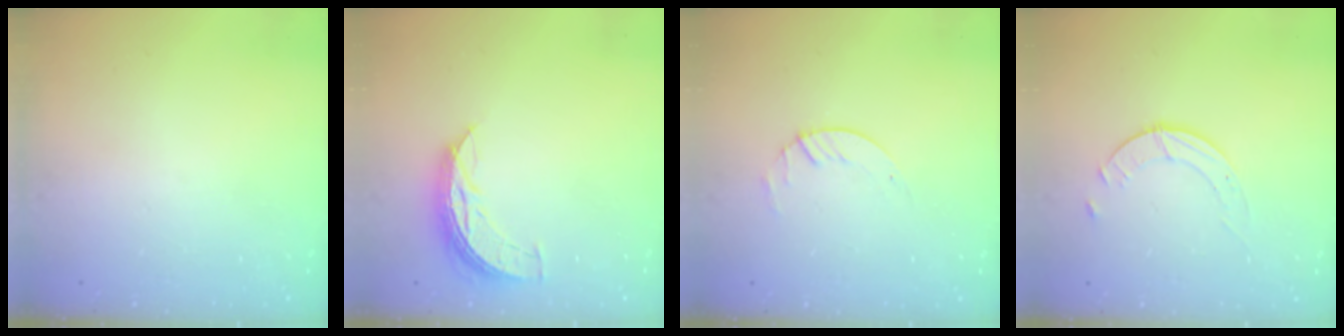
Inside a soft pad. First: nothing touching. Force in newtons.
{"total": 6.9, "press": 6.9, "slide": 0.3}
{"total": 1.7, "press": 1.6, "slide": 0.2}
{"total": 2.3, "press": 2.3, "slide": 0.3}